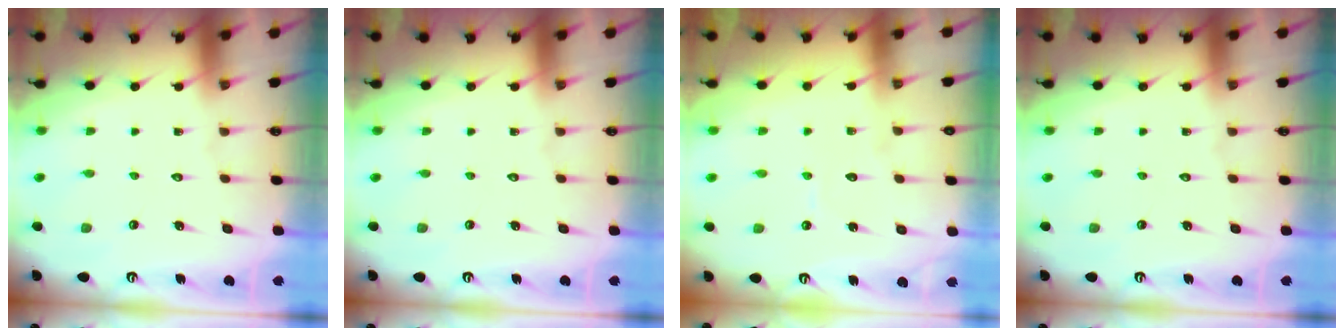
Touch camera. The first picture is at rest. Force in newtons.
{"total": 0.0}
{"total": 3.3, "press": 3.2, "slide": 0.3}
{"total": 0.0}